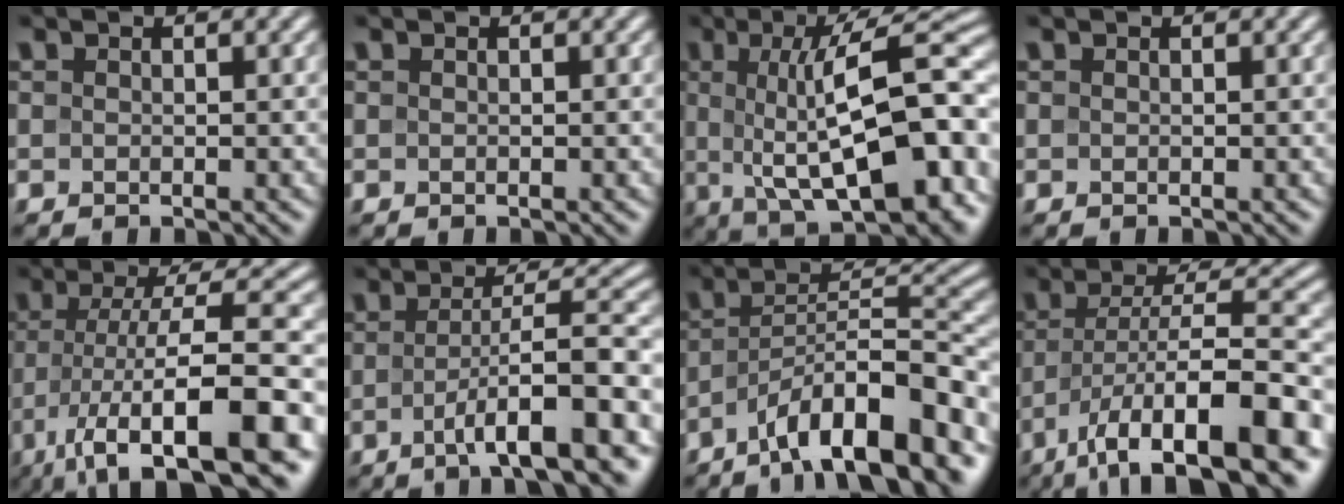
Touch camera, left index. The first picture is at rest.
{"total": 0.0}
{"total": 13.6, "force": [-0.1, 4.8, 12.7], "torque": [-0.167, 0.008, -0.007]}
{"total": 0.0}
{"total": 12.5, "force": [-5.6, 3.7, 10.6], "torque": [-0.167, 0.000, -0.090]}
{"total": 9.4, "force": [-3.6, 2.0, 8.5], "torque": [-0.116, 0.010, -0.057]}
{"total": 12.0, "force": [-7.3, 3.4, 8.9], "torque": [-0.120, 0.020, -0.130]}
{"total": 12.8, "force": [-6.8, 3.8, 10.1], "torque": [-0.161, 0.006, -0.113]}